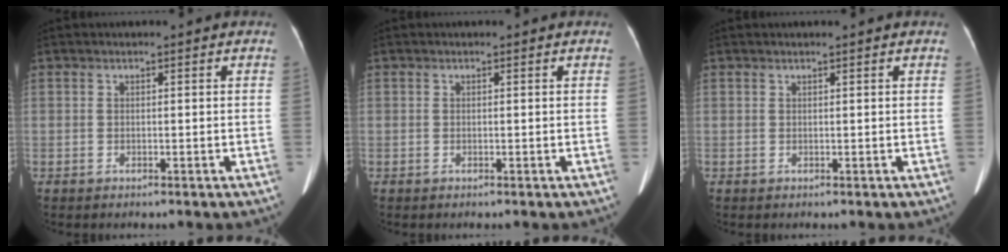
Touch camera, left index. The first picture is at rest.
{"total": 0.0}
{"total": 0.6, "force": [0.5, -0.1, 0.3], "torque": [-0.010, 0.013, 0.014]}